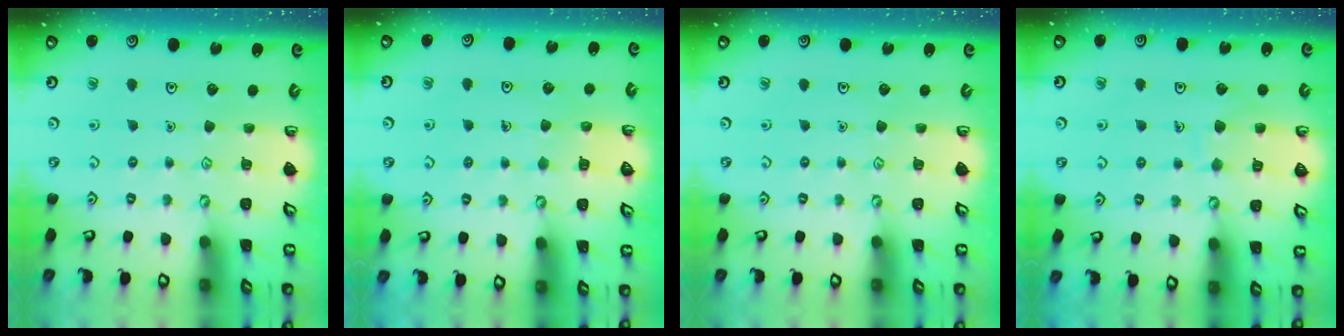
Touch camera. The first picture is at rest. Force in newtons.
{"total": 3.9, "press": 3.8, "slide": 0.3}
{"total": 0.0}
{"total": 6.2, "press": 6.1, "slide": 0.7}